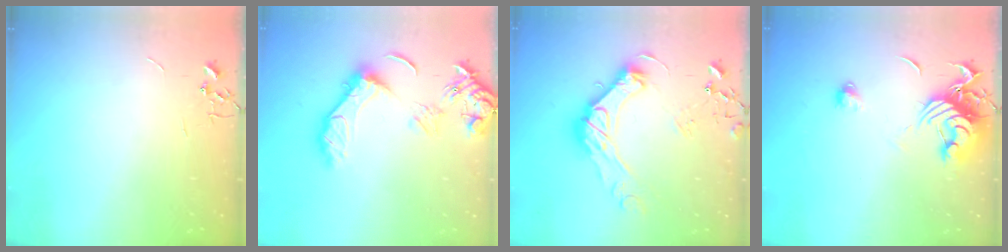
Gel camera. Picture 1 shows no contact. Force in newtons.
{"total": 14.8, "press": 14.7, "slide": 1.5}
{"total": 18.7, "press": 18.6, "slide": 1.4}
{"total": 12.7, "press": 12.6, "slide": 1.3}